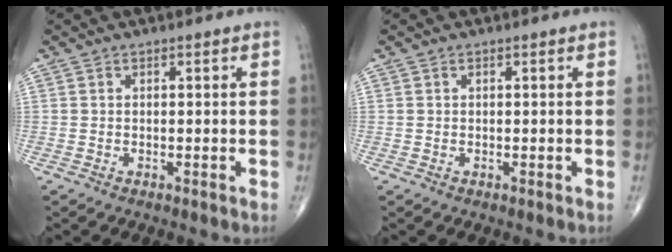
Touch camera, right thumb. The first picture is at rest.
{"total": 0.0}